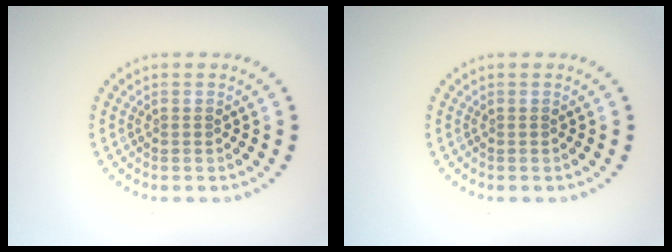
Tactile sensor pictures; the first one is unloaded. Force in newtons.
{"total": 0.0}